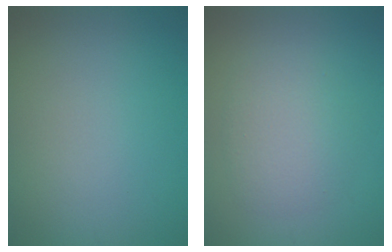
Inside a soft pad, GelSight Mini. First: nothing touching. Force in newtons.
{"total": 2.8, "press": 2.8, "slide": 0.2}